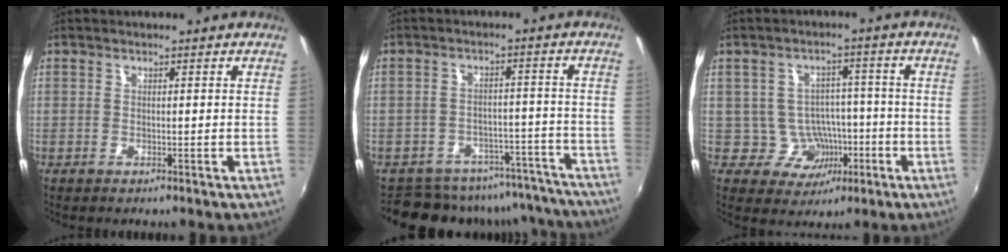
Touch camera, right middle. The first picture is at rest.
{"total": 13.7, "force": [-12.5, 5.1, 2.4], "torque": [-0.036, 0.029, -0.151]}
{"total": 7.2, "force": [-2.4, 6.6, 1.7], "torque": [-0.041, 0.023, -0.019]}